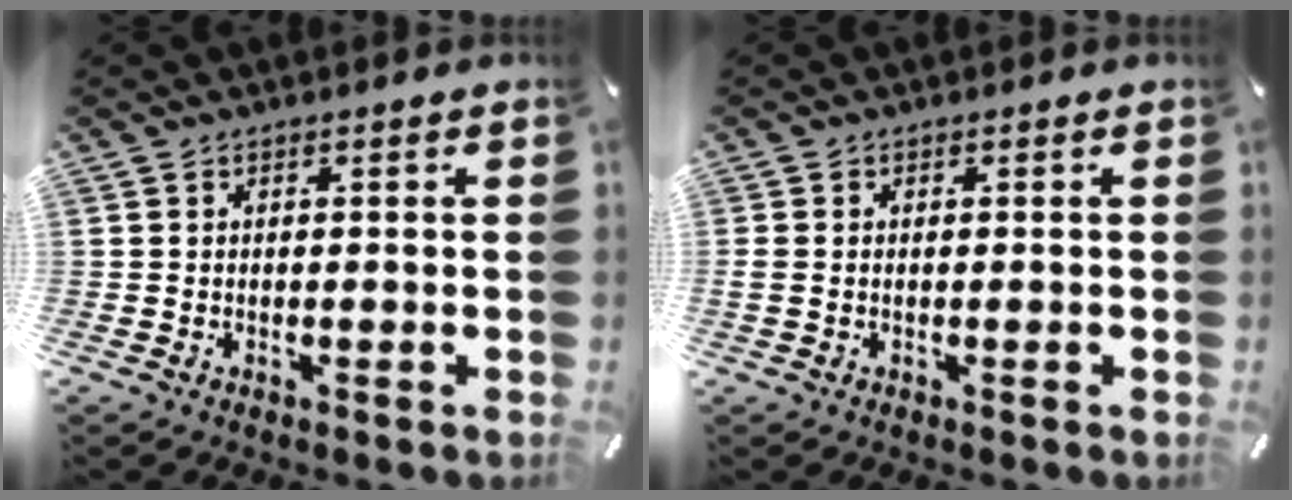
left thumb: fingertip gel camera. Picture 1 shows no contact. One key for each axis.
{"total": 0.9, "fx": -0.1, "fy": 0.6, "fz": 0.6, "tx": -0.013, "ty": 0.002, "tz": -0.003}